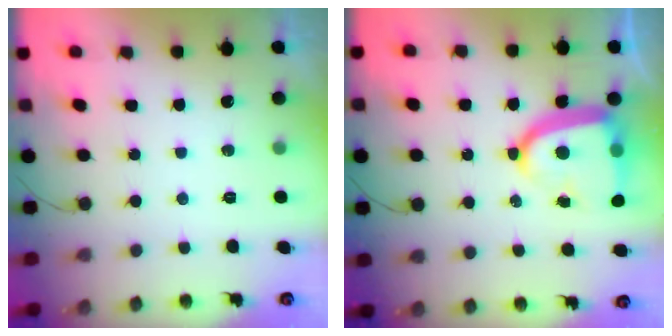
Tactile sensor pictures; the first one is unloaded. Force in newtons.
{"total": 15.5, "press": 15.4, "slide": 1.3}